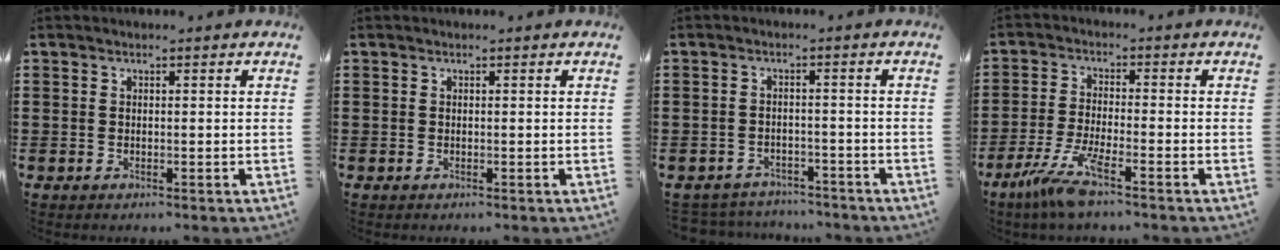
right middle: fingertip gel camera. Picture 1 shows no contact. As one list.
[{"total": 0.0}, {"total": 2.9, "force": [-2.8, 0.5, -0.3], "torque": [-0.004, -0.001, -0.063]}, {"total": 6.6, "force": [-4.4, 0.3, 4.9], "torque": [-0.118, -0.021, -0.087]}]